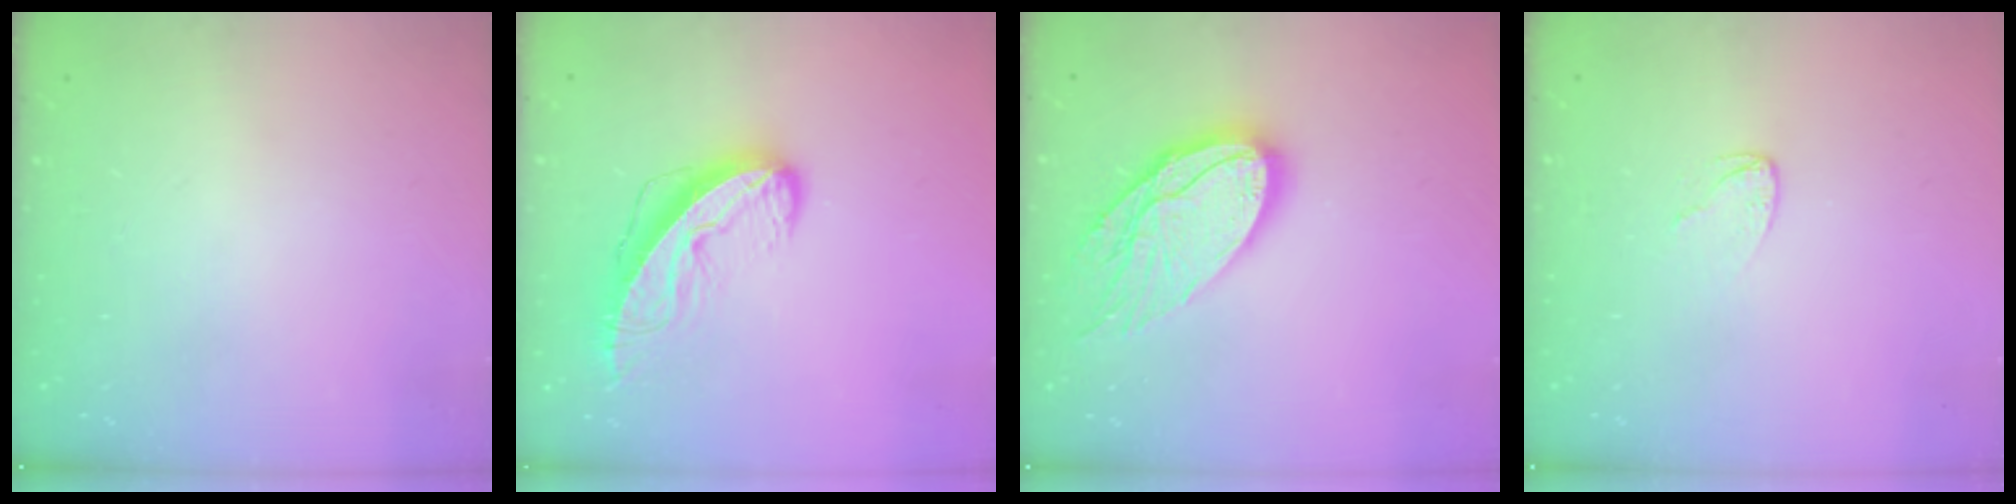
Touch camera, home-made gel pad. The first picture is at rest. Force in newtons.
{"total": 10.0, "press": 10.0, "slide": 1.2}
{"total": 17.8, "press": 17.7, "slide": 1.5}
{"total": 2.4, "press": 2.4, "slide": 0.2}